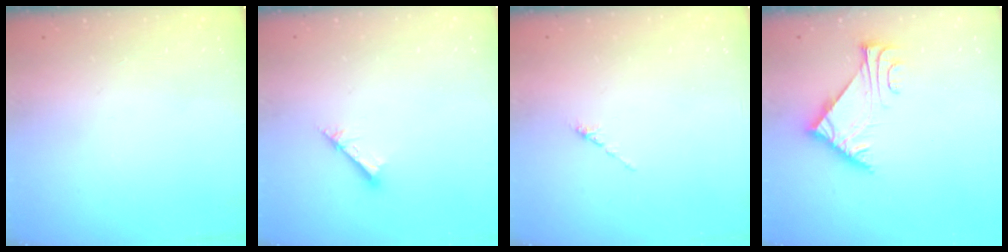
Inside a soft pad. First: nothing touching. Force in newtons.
{"total": 2.6, "press": 2.6, "slide": 0.2}
{"total": 0.0}
{"total": 6.1, "press": 6.1, "slide": 0.3}